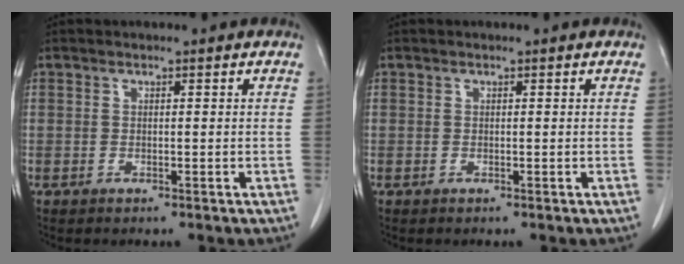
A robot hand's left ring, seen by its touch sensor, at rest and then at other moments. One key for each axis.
{"total": 0.0}